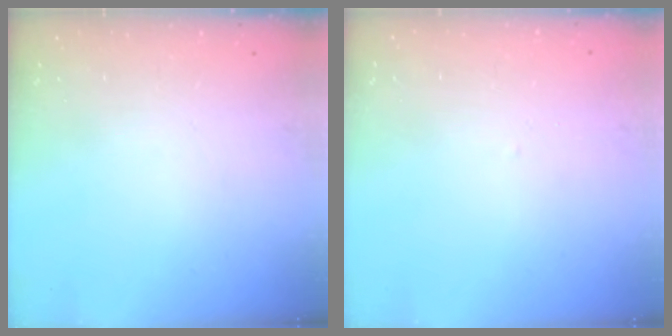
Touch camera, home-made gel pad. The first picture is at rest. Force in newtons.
{"total": 1.4, "press": 1.4, "slide": 0.3}